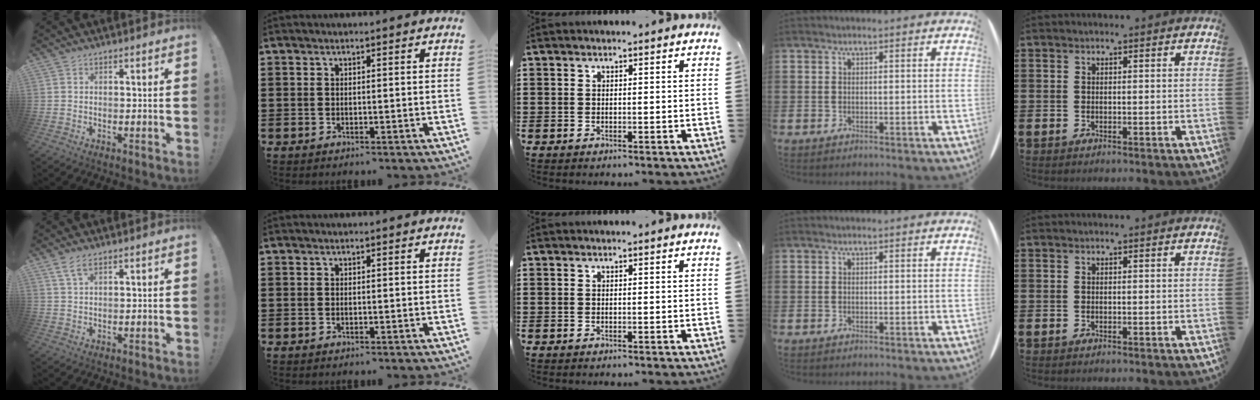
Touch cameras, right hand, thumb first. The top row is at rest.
{"thumb": {"total": 3.9, "force": [2.3, 1.3, 2.9], "torque": [-0.060, -0.002, 0.043]}}